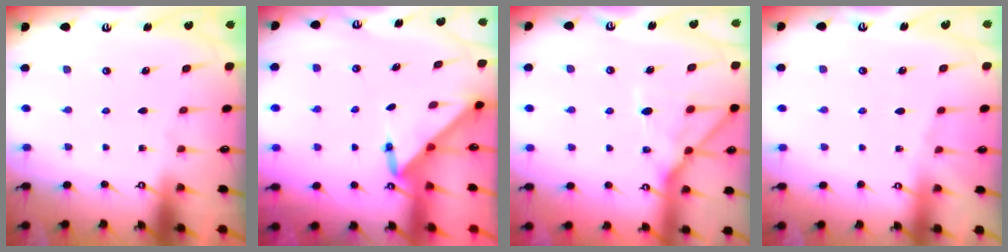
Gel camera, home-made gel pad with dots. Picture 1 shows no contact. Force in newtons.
{"total": 3.0, "press": 3.0, "slide": 0.3}
{"total": 13.5, "press": 13.5, "slide": 1.2}
{"total": 3.4, "press": 3.3, "slide": 0.6}